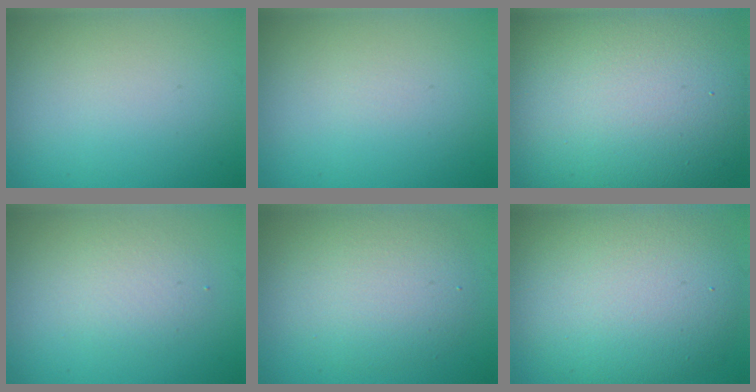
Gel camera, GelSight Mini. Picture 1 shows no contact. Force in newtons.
{"total": 0.0}
{"total": 18.2, "press": 18.1, "slide": 1.3}
{"total": 2.2, "press": 2.2, "slide": 0.1}
{"total": 4.8, "press": 4.8, "slide": 0.2}
{"total": 10.6, "press": 10.6, "slide": 0.5}